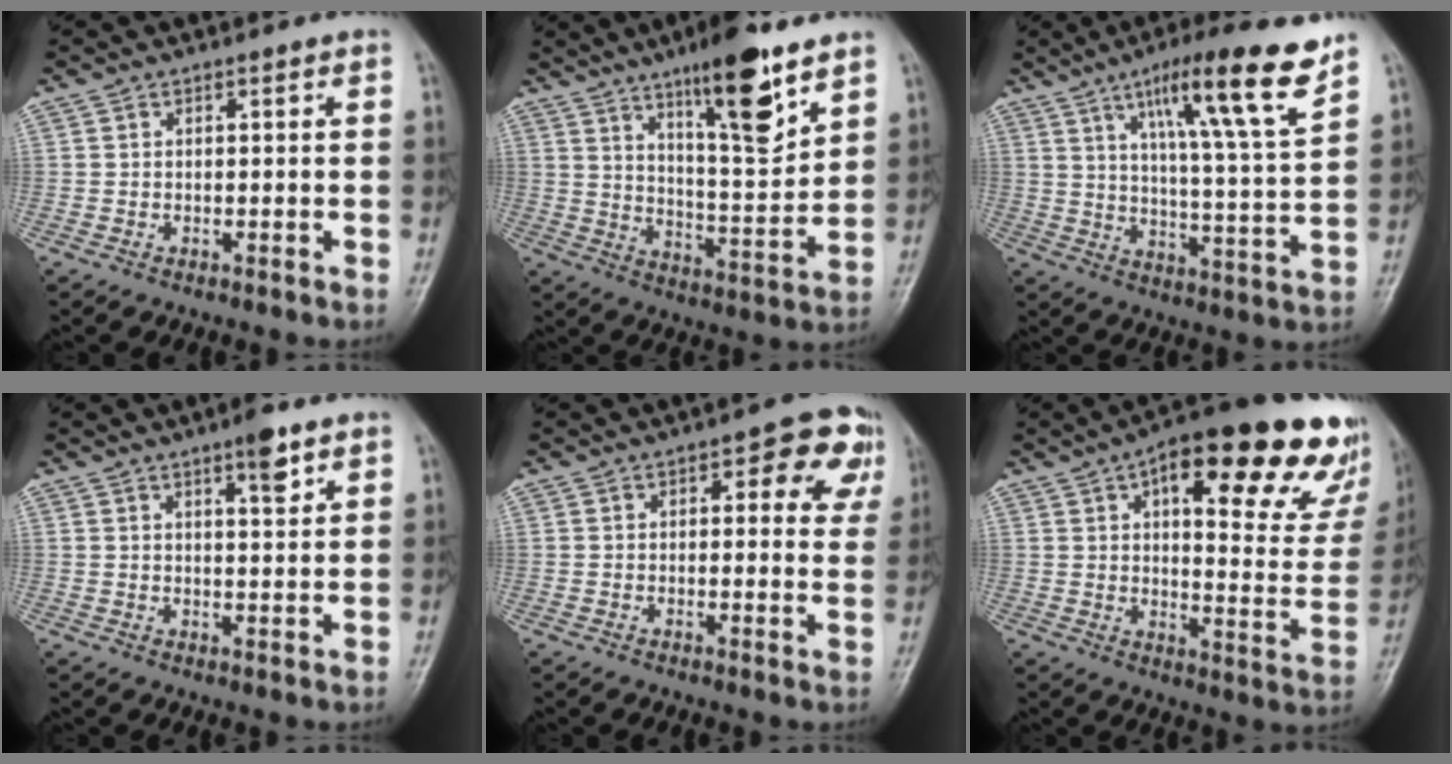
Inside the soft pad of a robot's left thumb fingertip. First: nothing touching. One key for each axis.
{"total": 15.6, "fx": 9.6, "fy": 3.6, "fz": 11.7, "tx": -0.165, "ty": -0.059, "tz": 0.160}
{"total": 16.9, "fx": 10.1, "fy": 1.7, "fz": 13.4, "tx": -0.202, "ty": -0.047, "tz": 0.160}
{"total": 4.8, "fx": 2.9, "fy": 1.2, "fz": 3.6, "tx": -0.047, "ty": -0.017, "tz": 0.043}
{"total": 9.8, "fx": 4.2, "fy": 4.6, "fz": 7.6, "tx": -0.040, "ty": -0.005, "tz": 0.038}
{"total": 27.3, "fx": 15.2, "fy": 9.8, "fz": 20.5, "tx": -0.234, "ty": -0.033, "tz": 0.197}